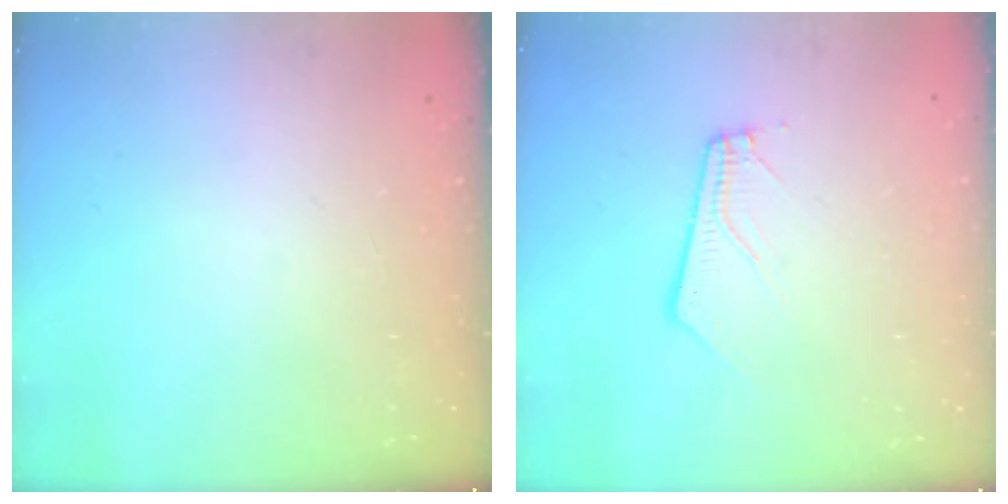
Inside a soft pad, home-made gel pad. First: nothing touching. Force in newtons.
{"total": 3.8, "press": 3.8, "slide": 0.3}